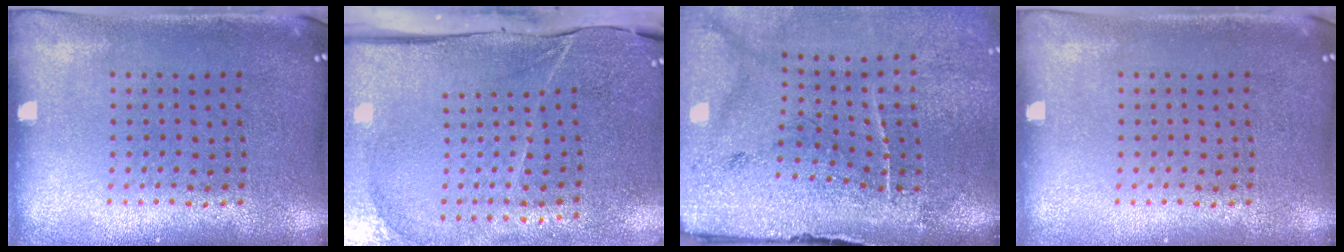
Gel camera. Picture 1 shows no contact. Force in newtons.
{"total": 4.4, "press": 3.5, "slide": 2.6}
{"total": 3.8, "press": 3.3, "slide": 1.8}
{"total": 0.0}